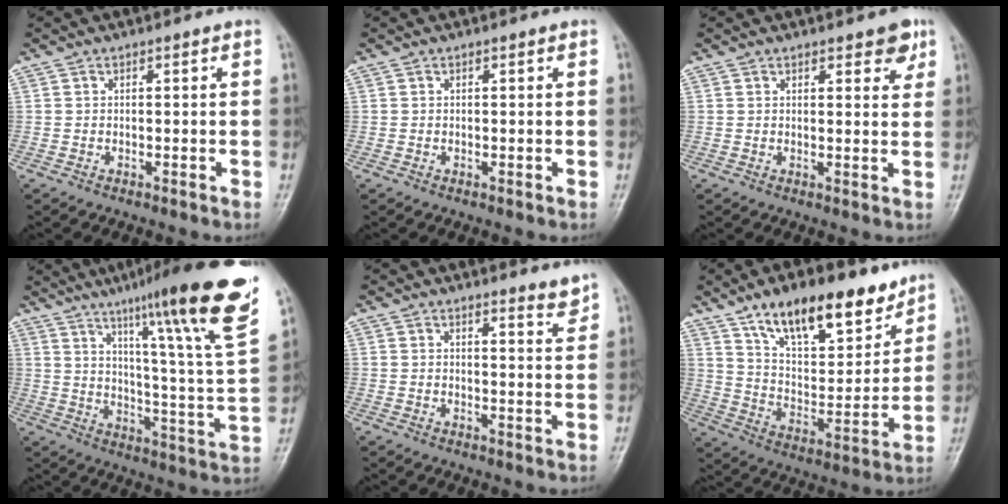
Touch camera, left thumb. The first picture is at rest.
{"total": 0.0}
{"total": 4.2, "force": [2.6, 1.8, 2.8], "torque": [-0.013, -0.012, 0.030]}
{"total": 24.6, "force": [15.6, 1.2, 18.9], "torque": [-0.257, -0.068, 0.224]}
{"total": 2.9, "force": [2.7, 0.3, 1.1], "torque": [-0.009, -0.029, 0.032]}
{"total": 18.8, "force": [12.9, 7.7, 11.3], "torque": [-0.134, -0.070, 0.223]}